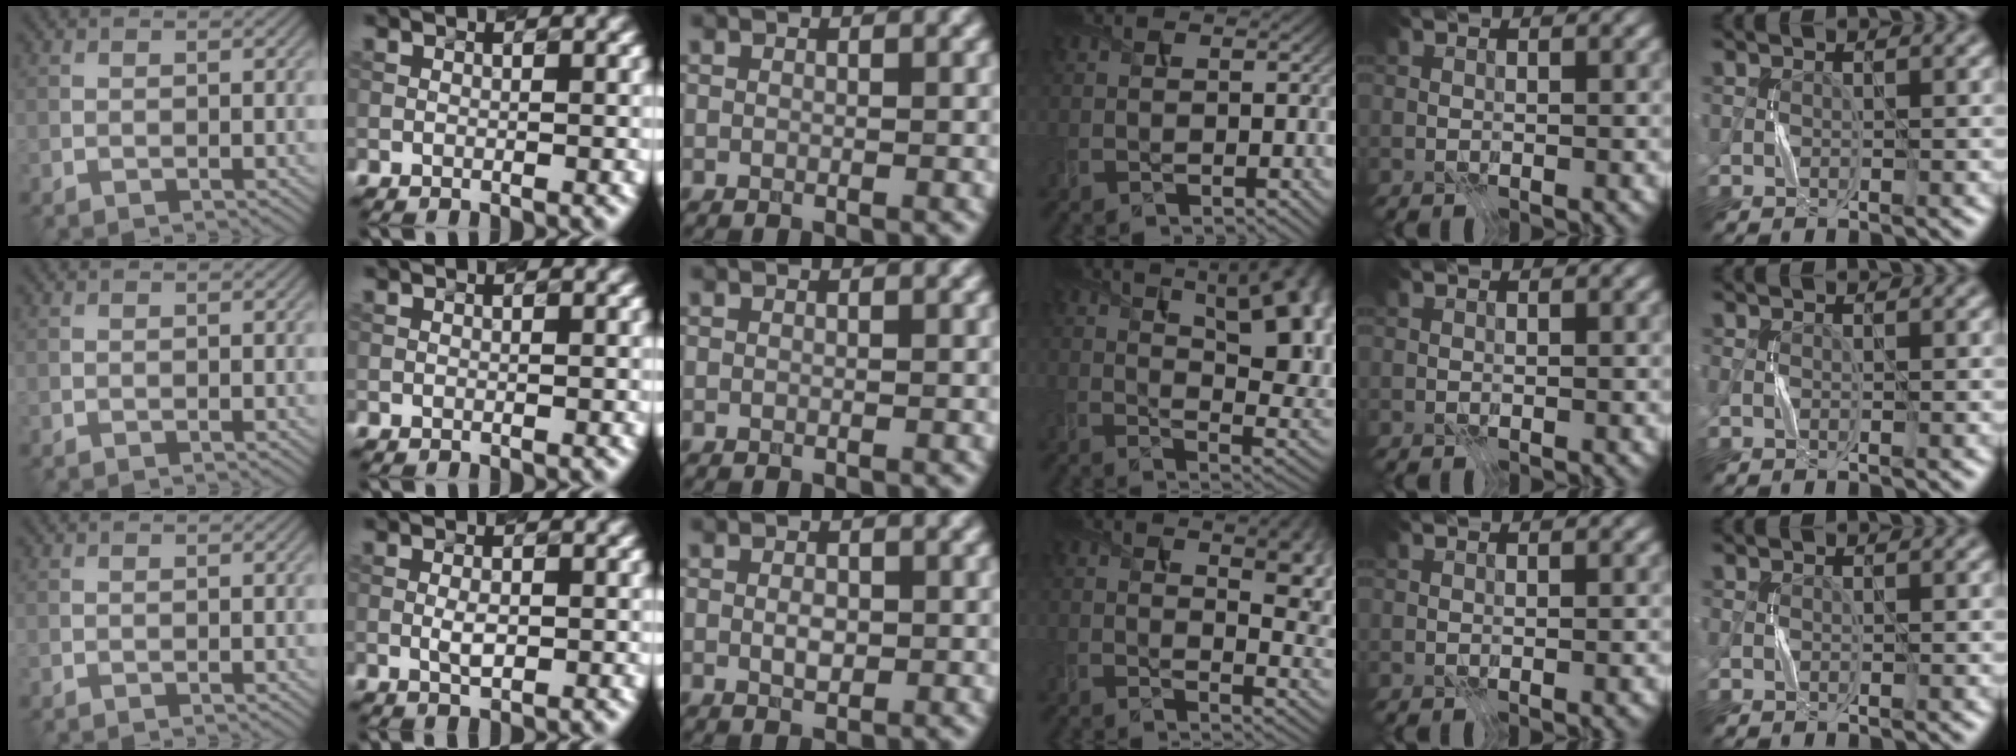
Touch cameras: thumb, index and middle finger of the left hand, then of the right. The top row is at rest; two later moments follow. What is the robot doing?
{"motion": "press", "object": "syringe"}